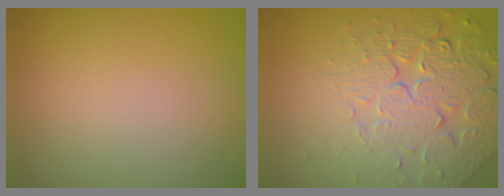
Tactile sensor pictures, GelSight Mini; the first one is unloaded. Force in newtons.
{"total": 7.9, "press": 5.7, "slide": 5.6}